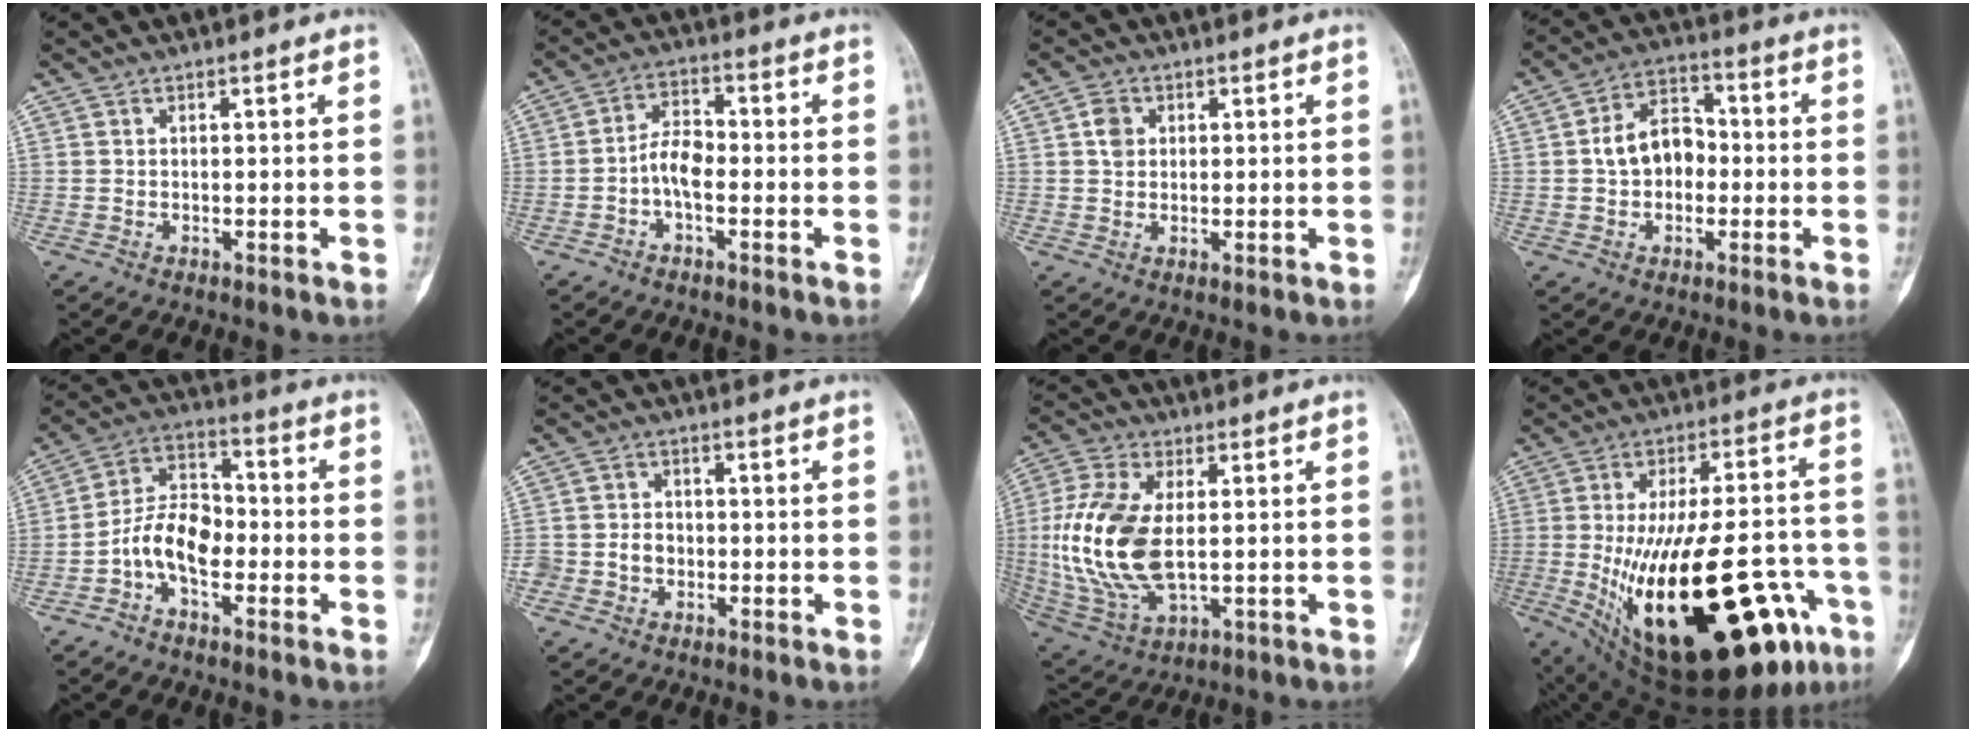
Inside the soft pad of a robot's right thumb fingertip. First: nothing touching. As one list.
[{"total": 5.6, "force": [-1.6, 3.0, 4.4], "torque": [-0.073, 0.024, -0.037]}, {"total": 3.2, "force": [0.8, 2.7, 1.6], "torque": [-0.013, -0.001, 0.010]}, {"total": 9.5, "force": [-0.5, 7.0, 6.4], "torque": [-0.082, 0.030, -0.018]}, {"total": 10.0, "force": [-3.3, 5.8, 7.5], "torque": [-0.127, 0.040, -0.071]}, {"total": 4.6, "force": [-1.4, 3.9, 2.1], "torque": [-0.022, 0.018, -0.026]}, {"total": 17.7, "force": [0.0, 9.5, 15.0], "torque": [-0.329, -0.007, 0.010]}, {"total": 35.3, "force": [-12.5, 13.4, 30.2], "torque": [-0.428, 0.017, -0.164]}]